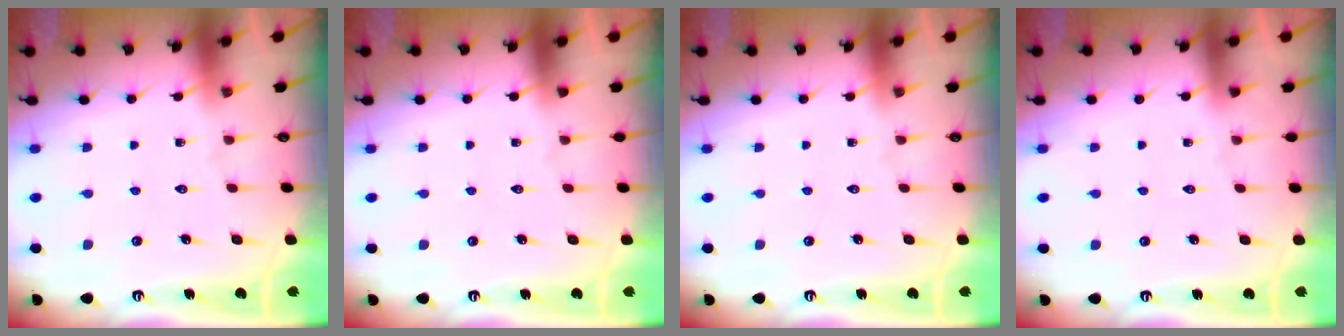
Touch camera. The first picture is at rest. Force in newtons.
{"total": 0.0}
{"total": 0.0}
{"total": 0.0}